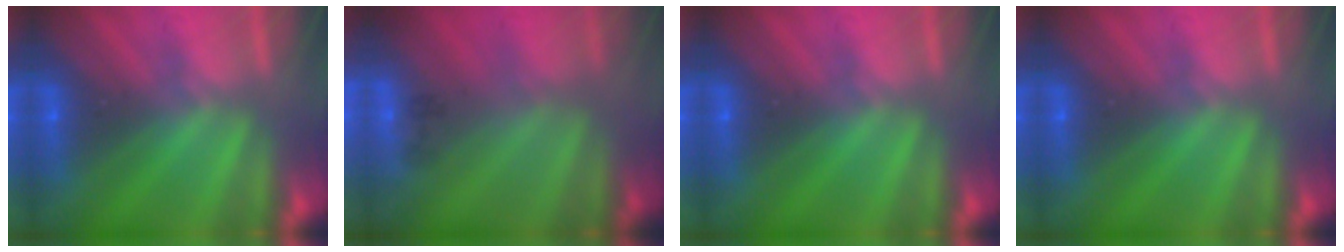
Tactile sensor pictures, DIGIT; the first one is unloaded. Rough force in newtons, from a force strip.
{"total": 2.2}
{"total": 0.0}
{"total": 0.0}